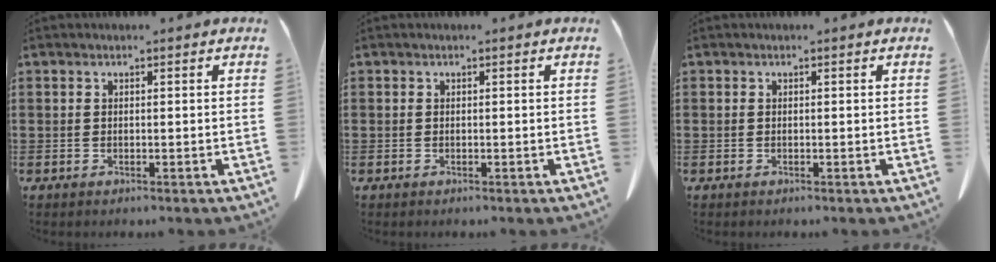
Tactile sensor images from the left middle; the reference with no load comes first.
{"total": 0.0}
{"total": 0.0}